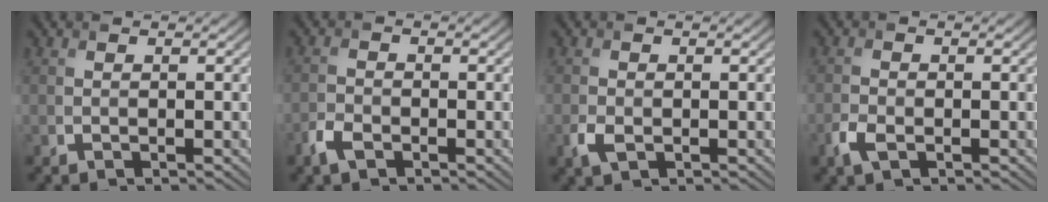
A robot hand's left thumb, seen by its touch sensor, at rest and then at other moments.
{"total": 2.6, "force": [-1.8, 1.4, 1.4], "torque": [-0.034, -0.003, -0.042]}
{"total": 2.1, "force": [-0.8, 1.4, 1.4], "torque": [-0.037, -0.007, -0.015]}
{"total": 2.5, "force": [-1.3, 1.3, 1.6], "torque": [-0.043, -0.004, -0.030]}